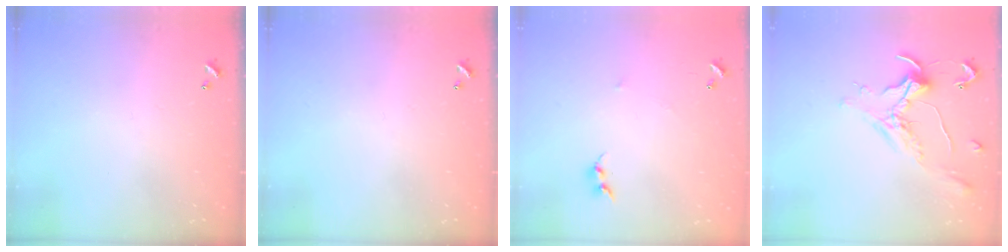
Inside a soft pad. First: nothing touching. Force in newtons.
{"total": 0.0}
{"total": 6.2, "press": 6.2, "slide": 0.7}
{"total": 1.1, "press": 1.0, "slide": 0.4}